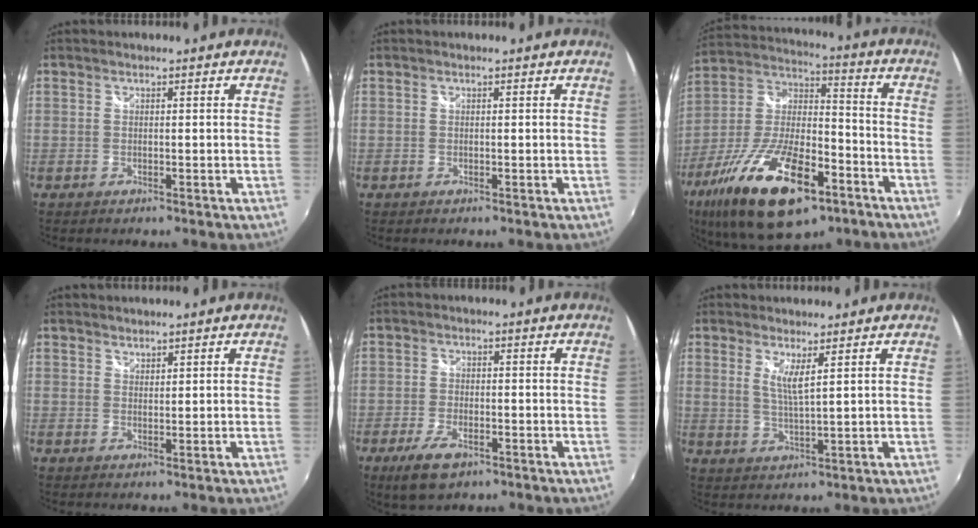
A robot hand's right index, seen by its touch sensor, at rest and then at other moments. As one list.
[{"total": 0.0}, {"total": 25.7, "force": [-13.6, 10.5, 19.1], "torque": [-0.372, -0.031, -0.231]}, {"total": 1.2, "force": [1.1, 0.3, 0.0], "torque": [0.002, 0.001, 0.021]}, {"total": 6.8, "force": [-4.1, 3.0, 4.5], "torque": [-0.112, -0.014, -0.072]}, {"total": 3.6, "force": [2.0, 0.0, 3.0], "torque": [-0.060, -0.013, 0.033]}]